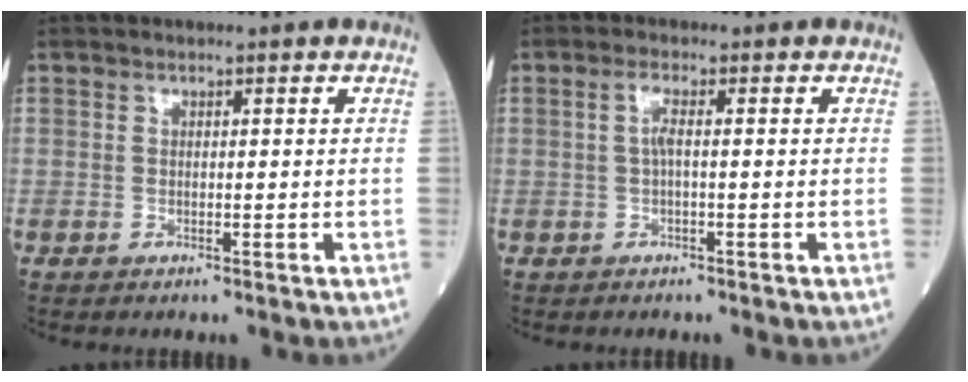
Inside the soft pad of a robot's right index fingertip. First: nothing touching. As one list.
[{"total": 1.8, "force": [0.0, 0.1, 1.8], "torque": [-0.039, 0.003, 0.001]}]